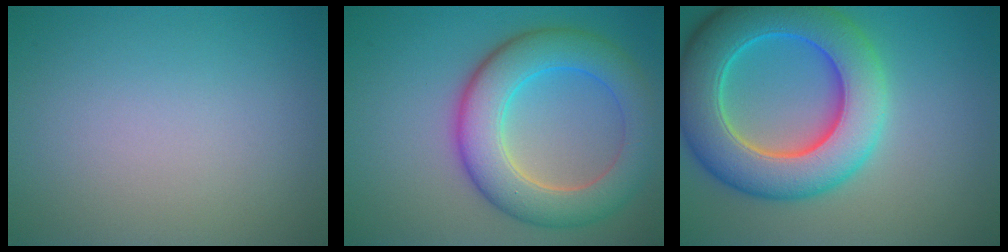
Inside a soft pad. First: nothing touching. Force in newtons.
{"total": 7.9, "press": 7.9, "slide": 0.2}
{"total": 10.5, "press": 10.5, "slide": 0.3}